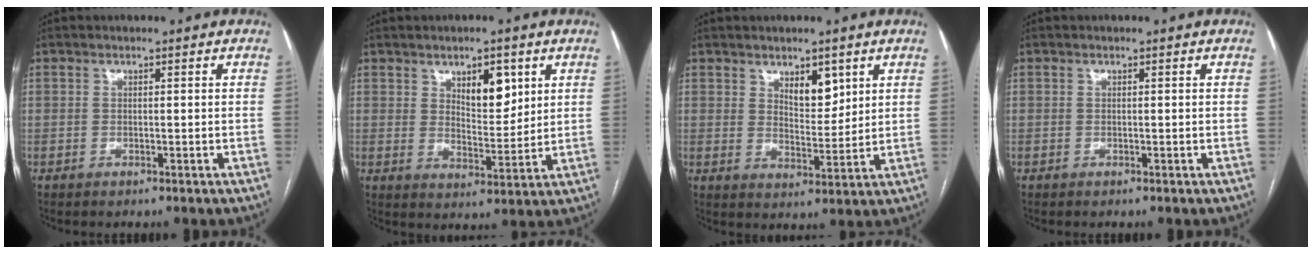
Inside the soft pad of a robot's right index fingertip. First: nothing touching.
{"total": 6.9, "force": [3.3, 3.0, 5.2], "torque": [-0.081, -0.003, 0.057]}
{"total": 5.4, "force": [3.0, 2.5, 3.7], "torque": [-0.057, -0.005, 0.053]}
{"total": 0.0}